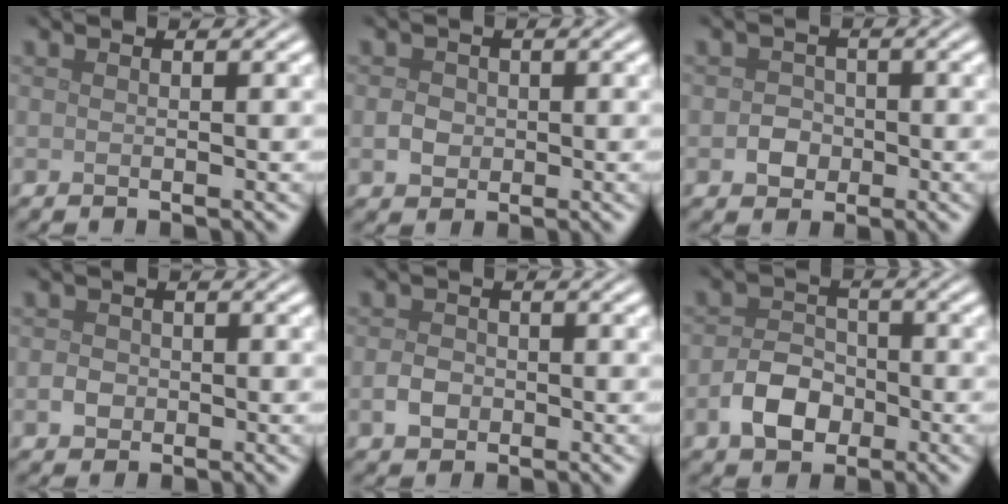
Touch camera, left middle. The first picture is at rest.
{"total": 1.7, "force": [-0.1, 1.5, 0.7], "torque": [-0.009, -0.002, -0.005]}
{"total": 1.9, "force": [-0.5, 1.7, 0.7], "torque": [-0.004, 0.001, -0.014]}
{"total": 1.4, "force": [-0.3, 1.3, 0.5], "torque": [-0.007, -0.001, -0.011]}
{"total": 2.0, "force": [-0.6, 1.6, 1.0], "torque": [-0.018, 0.000, -0.016]}
{"total": 3.9, "force": [-1.6, 2.8, 2.2], "torque": [-0.039, 0.005, -0.034]}